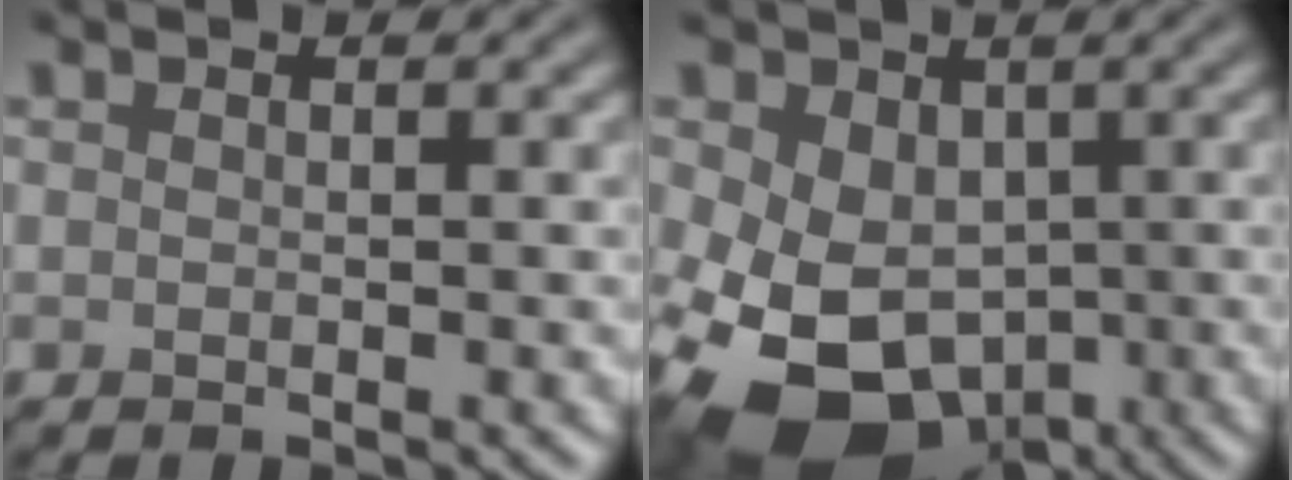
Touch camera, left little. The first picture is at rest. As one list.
[{"total": 11.1, "force": [-3.5, 7.9, 6.8], "torque": [-0.124, -0.039, -0.050]}]